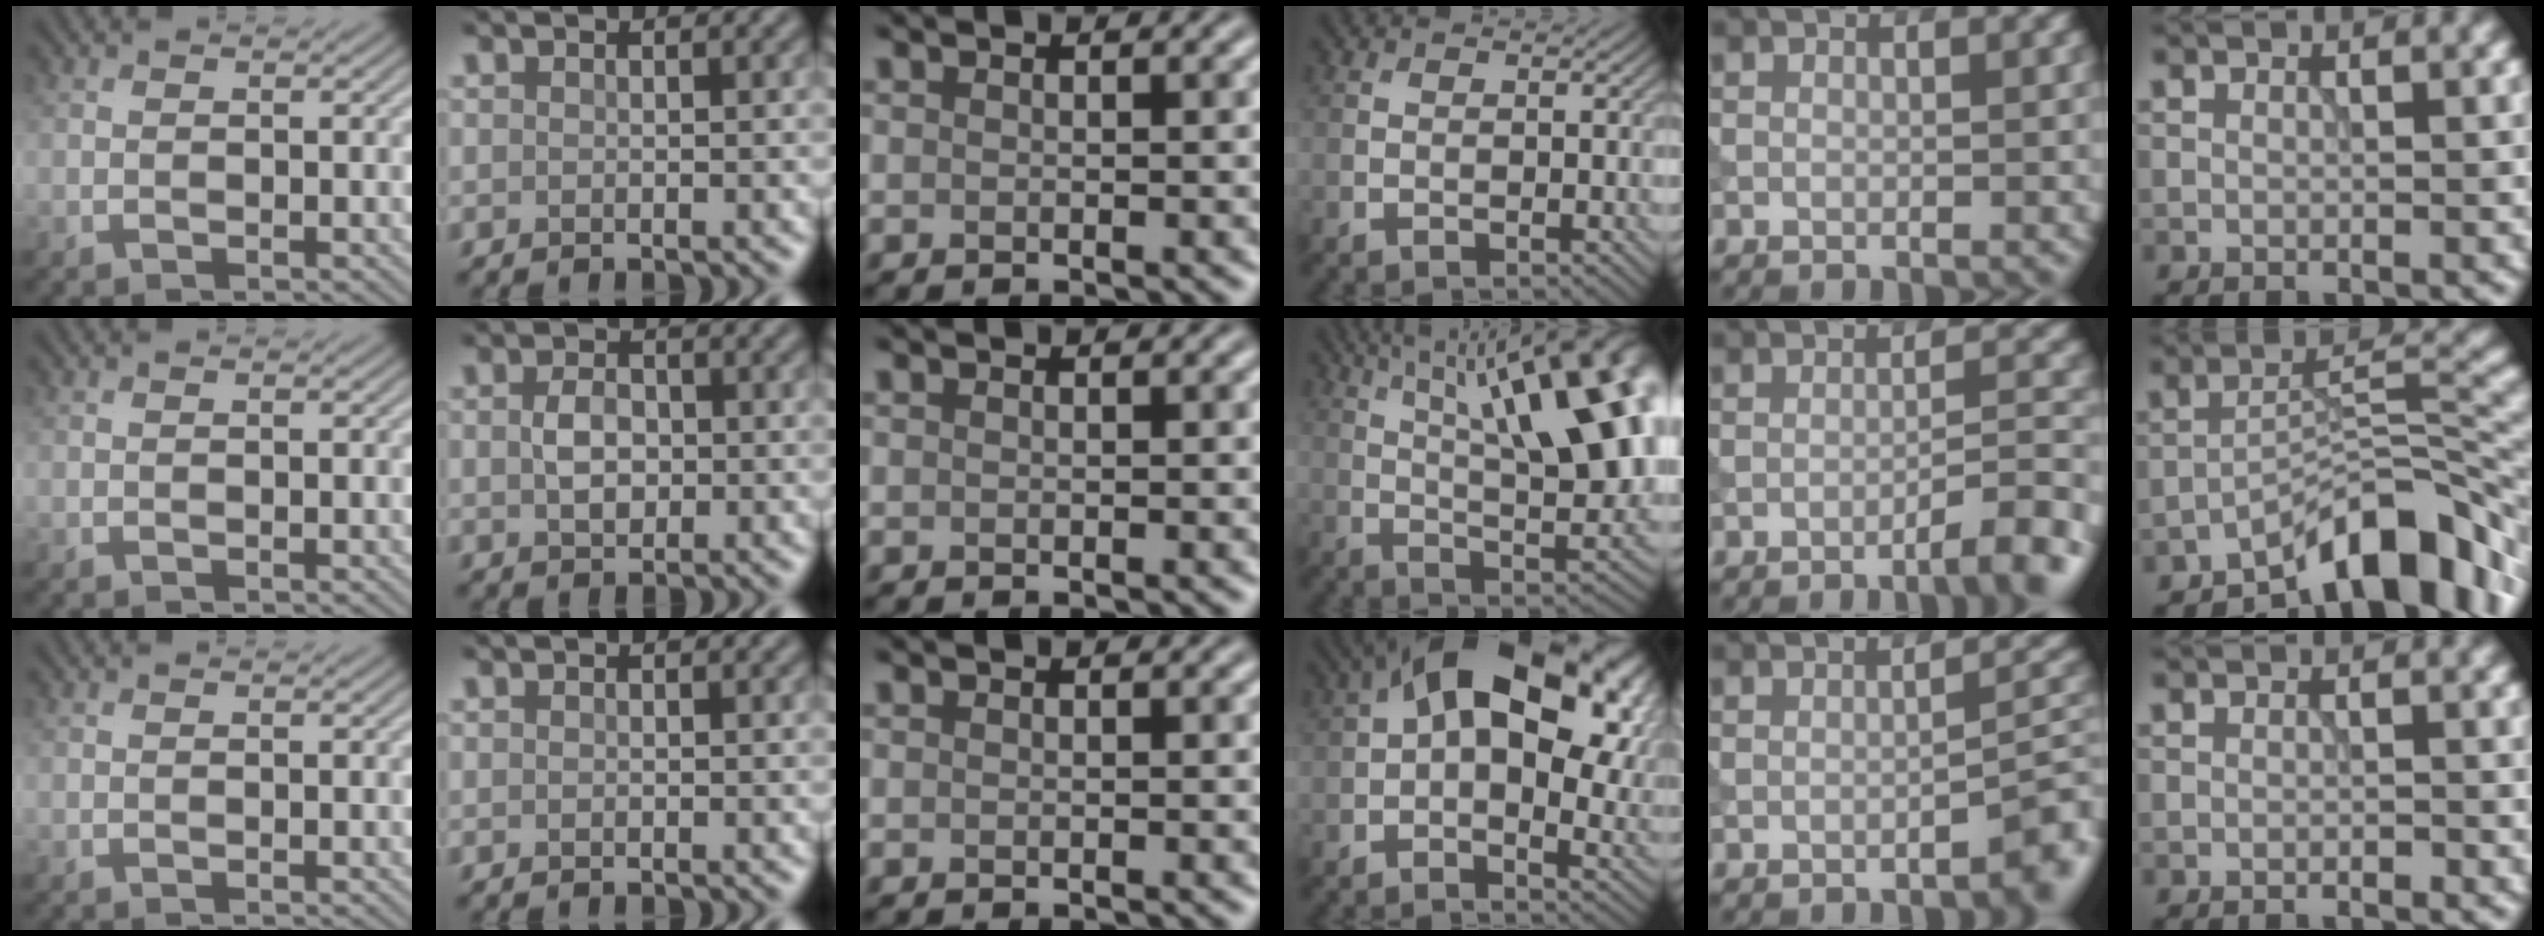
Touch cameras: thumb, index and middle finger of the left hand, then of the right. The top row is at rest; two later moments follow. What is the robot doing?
{"motion": "dispense", "object": "syringe"}